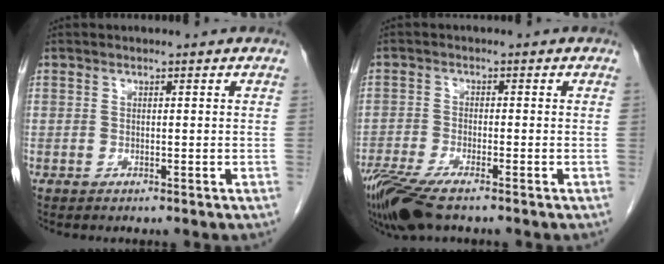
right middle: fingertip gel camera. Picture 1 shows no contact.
{"total": 8.7, "force": [-6.4, 1.5, 5.7], "torque": [-0.108, -0.020, -0.118]}